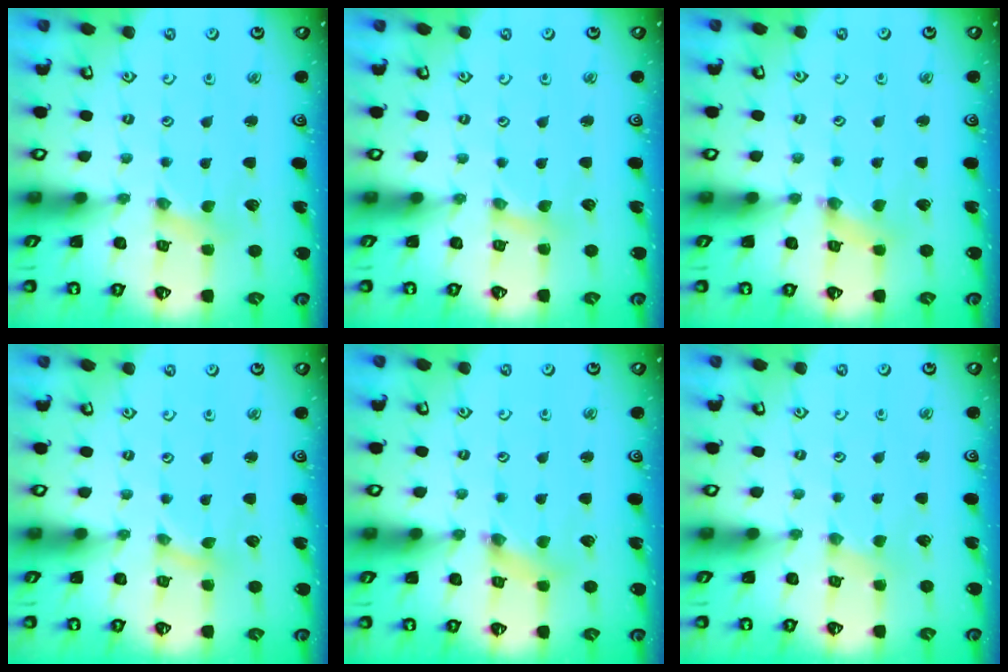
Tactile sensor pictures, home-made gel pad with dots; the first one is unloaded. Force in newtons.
{"total": 1.2, "press": 1.2, "slide": 0.1}
{"total": 1.3, "press": 1.3, "slide": 0.2}
{"total": 0.0}
{"total": 1.5, "press": 1.4, "slide": 0.3}
{"total": 0.0}